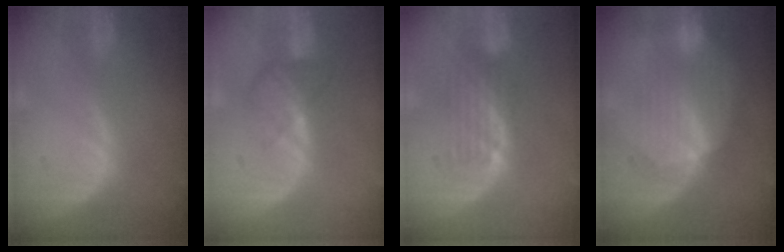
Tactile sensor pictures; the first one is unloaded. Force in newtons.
{"total": 4.4, "press": 3.8, "slide": 2.3}
{"total": 5.1, "press": 4.4, "slide": 2.6}
{"total": 7.1, "press": 7.0, "slide": 1.2}